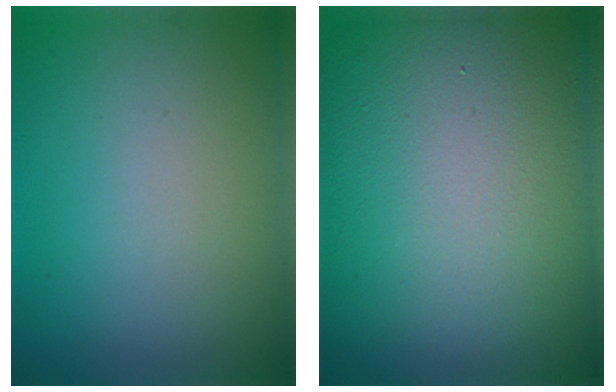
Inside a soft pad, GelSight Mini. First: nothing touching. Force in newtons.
{"total": 22.3, "press": 22.3, "slide": 1.1}